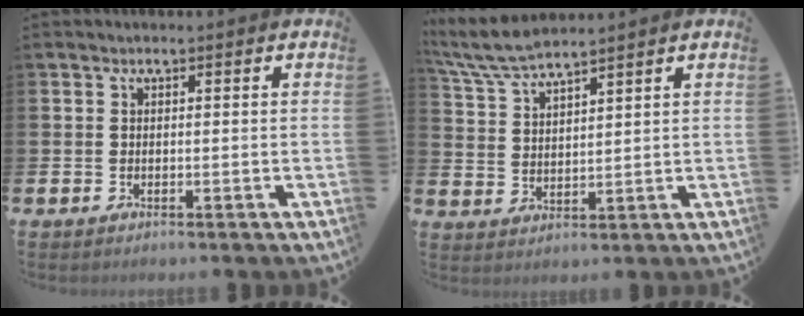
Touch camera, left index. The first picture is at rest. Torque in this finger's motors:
{"motor_torque": [0.72, -0.79, 0.45, 0.20]}